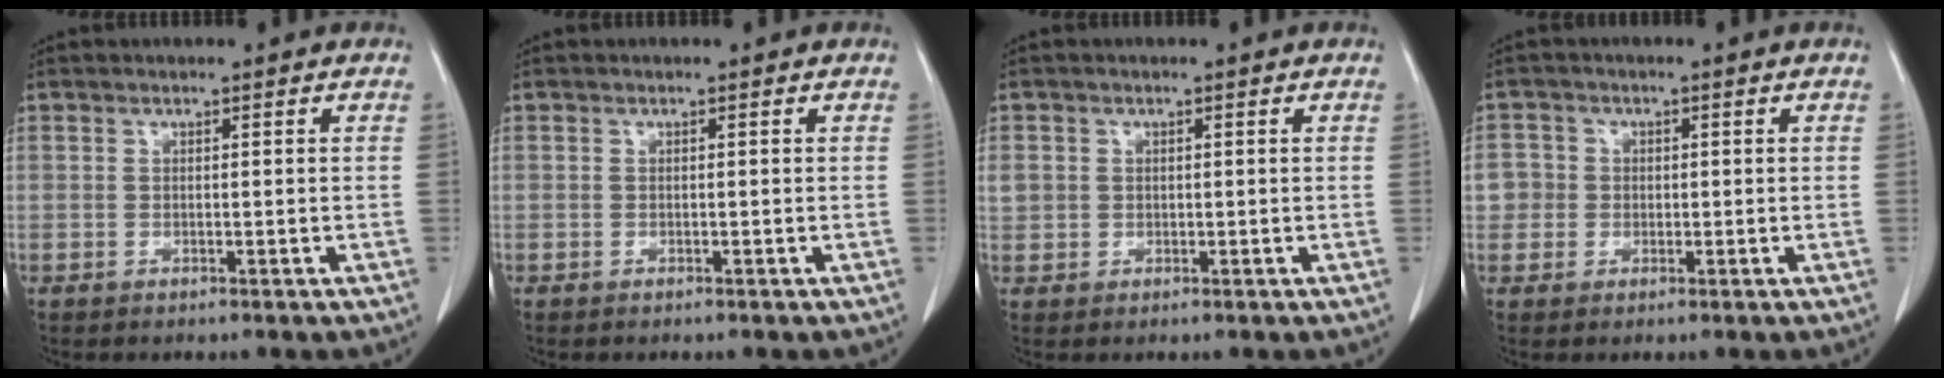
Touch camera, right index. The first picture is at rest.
{"total": 0.0}
{"total": 2.6, "force": [0.5, 2.4, 0.8], "torque": [-0.017, 0.010, 0.016]}
{"total": 3.4, "force": [0.0, 3.4, 0.2], "torque": [0.011, 0.011, -0.003]}